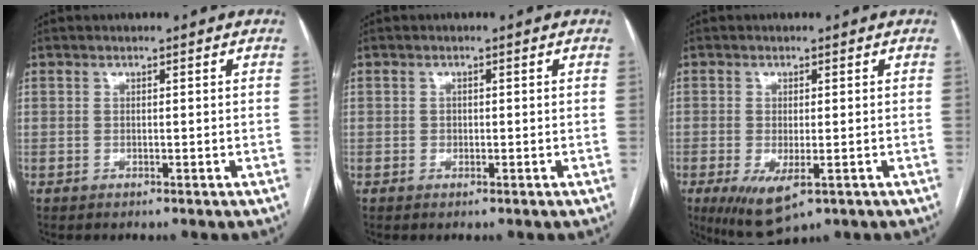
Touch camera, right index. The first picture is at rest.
{"total": 0.7, "force": [-0.1, 0.7, 0.2], "torque": [0.000, 0.003, -0.001]}
{"total": 7.2, "force": [-3.2, 2.7, 5.9], "torque": [-0.097, -0.020, -0.044]}